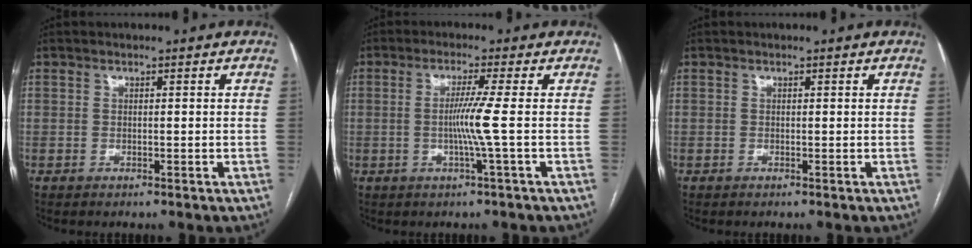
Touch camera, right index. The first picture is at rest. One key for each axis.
{"total": 4.7, "fx": -0.5, "fy": -1.8, "fz": 4.3, "tx": -0.083, "ty": -0.007, "tz": -0.011}
{"total": 0.0}